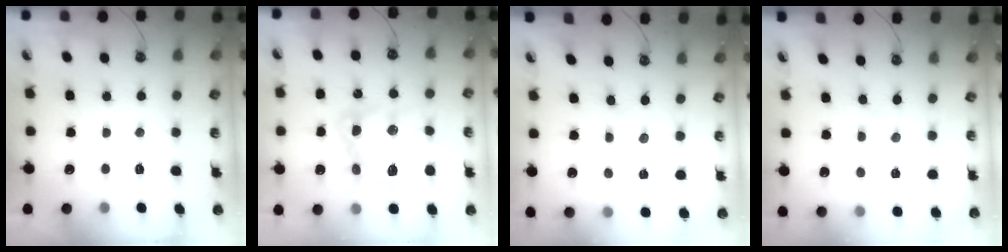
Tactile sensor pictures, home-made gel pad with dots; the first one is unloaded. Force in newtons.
{"total": 15.6, "press": 15.5, "slide": 1.6}
{"total": 0.0}
{"total": 2.7, "press": 2.7, "slide": 0.4}